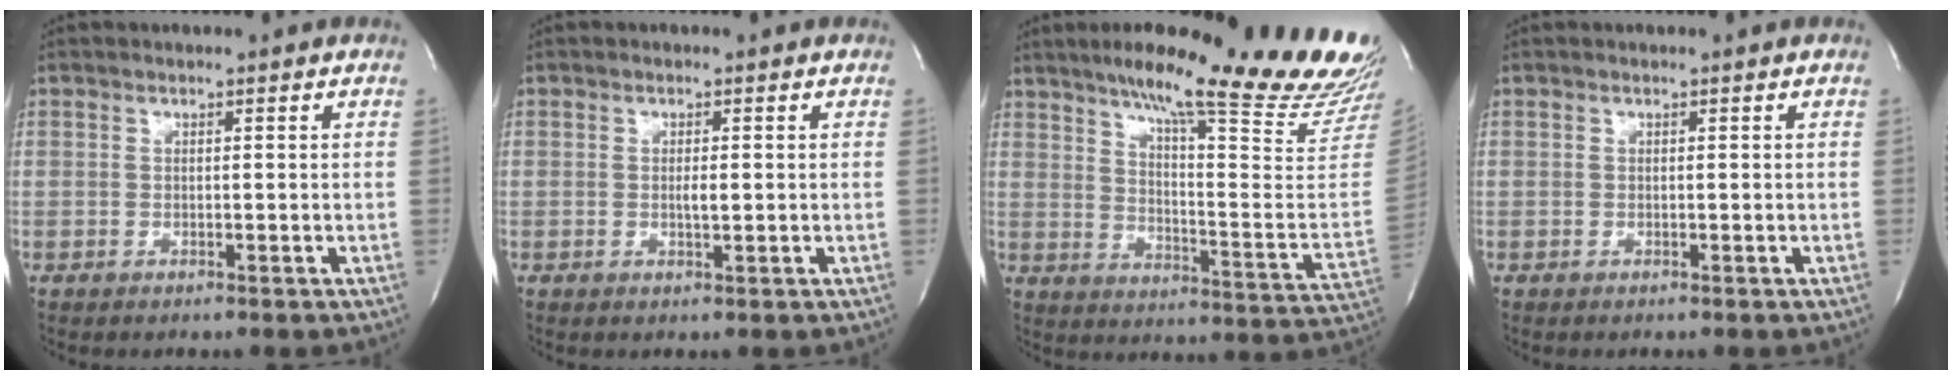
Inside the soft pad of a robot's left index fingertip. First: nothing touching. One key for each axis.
{"total": 1.4, "fx": 0.0, "fy": 0.4, "fz": 1.4, "tx": -0.028, "ty": -0.001, "tz": 0.001}
{"total": 27.0, "fx": 21.2, "fy": 1.3, "fz": 16.6, "tx": -0.215, "ty": -0.066, "tz": 0.278}
{"total": 0.0}